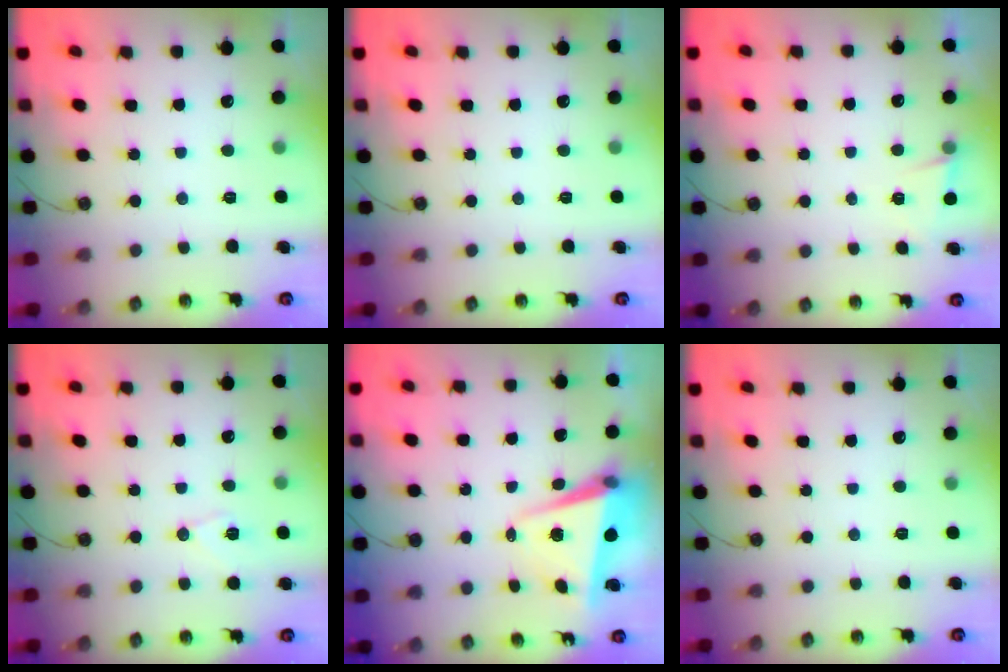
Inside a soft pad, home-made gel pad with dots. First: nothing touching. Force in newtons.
{"total": 0.0}
{"total": 3.2, "press": 2.8, "slide": 1.5}
{"total": 7.3, "press": 7.2, "slide": 1.0}
{"total": 5.9, "press": 5.7, "slide": 1.5}
{"total": 0.0}